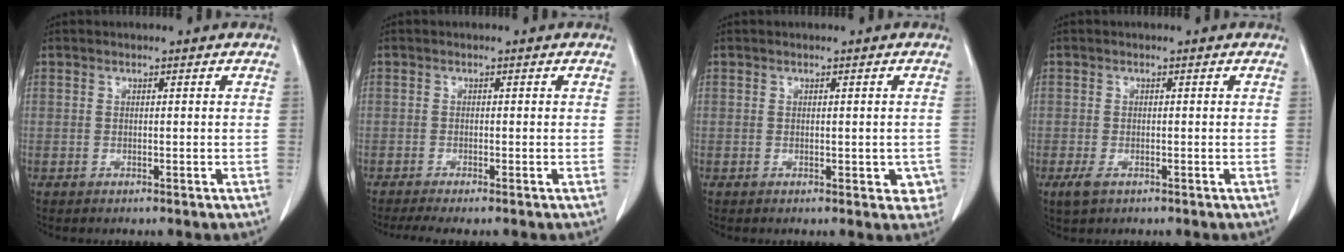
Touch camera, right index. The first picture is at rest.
{"total": 3.1, "force": [-2.4, 0.0, 2.0], "torque": [-0.032, -0.007, -0.044]}
{"total": 3.7, "force": [-0.8, 2.1, 2.9], "torque": [-0.009, 0.002, -0.005]}
{"total": 2.0, "force": [-1.0, 1.0, 1.4], "torque": [-0.035, -0.003, -0.010]}